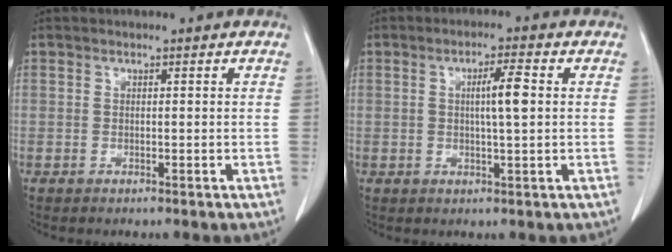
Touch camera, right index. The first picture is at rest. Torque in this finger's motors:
{"motor_torque": [0.16, 0.08, 0.12, 0.04]}